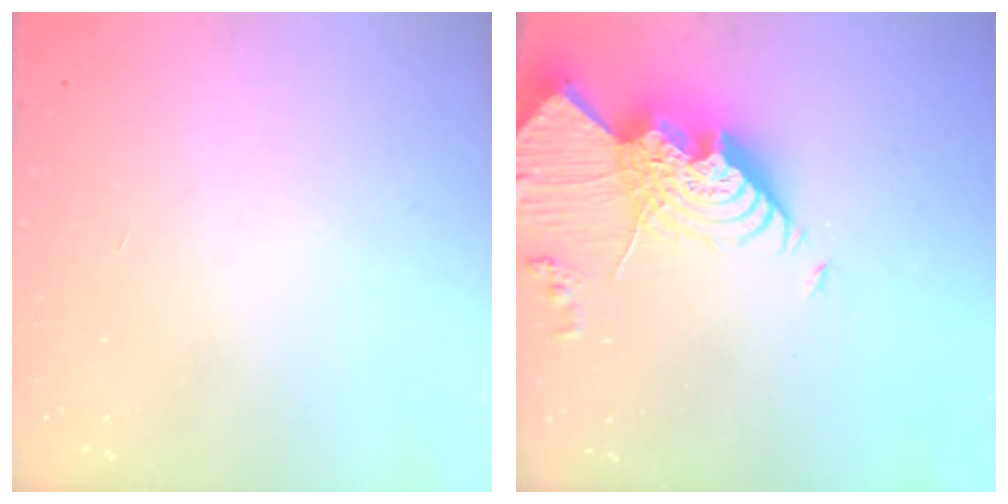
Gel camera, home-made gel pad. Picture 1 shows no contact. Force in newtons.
{"total": 24.8, "press": 24.6, "slide": 2.6}